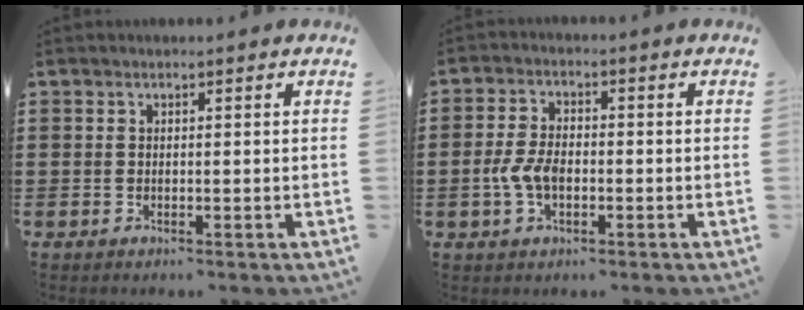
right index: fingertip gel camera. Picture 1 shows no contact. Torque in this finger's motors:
{"motor_torque": [2.14, 0.00, 0.45, 0.05]}